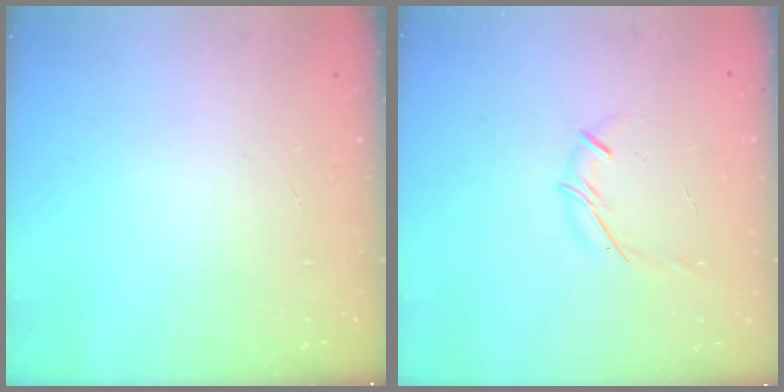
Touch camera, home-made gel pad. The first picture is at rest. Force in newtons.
{"total": 5.8, "press": 5.7, "slide": 1.2}